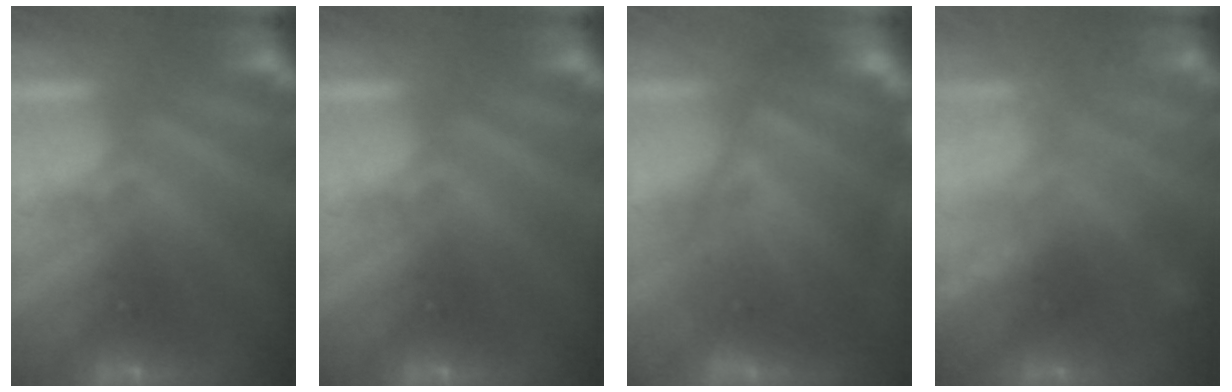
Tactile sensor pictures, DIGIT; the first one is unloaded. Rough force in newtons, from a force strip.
{"total": 0.0}
{"total": 5.8}
{"total": 1.6}